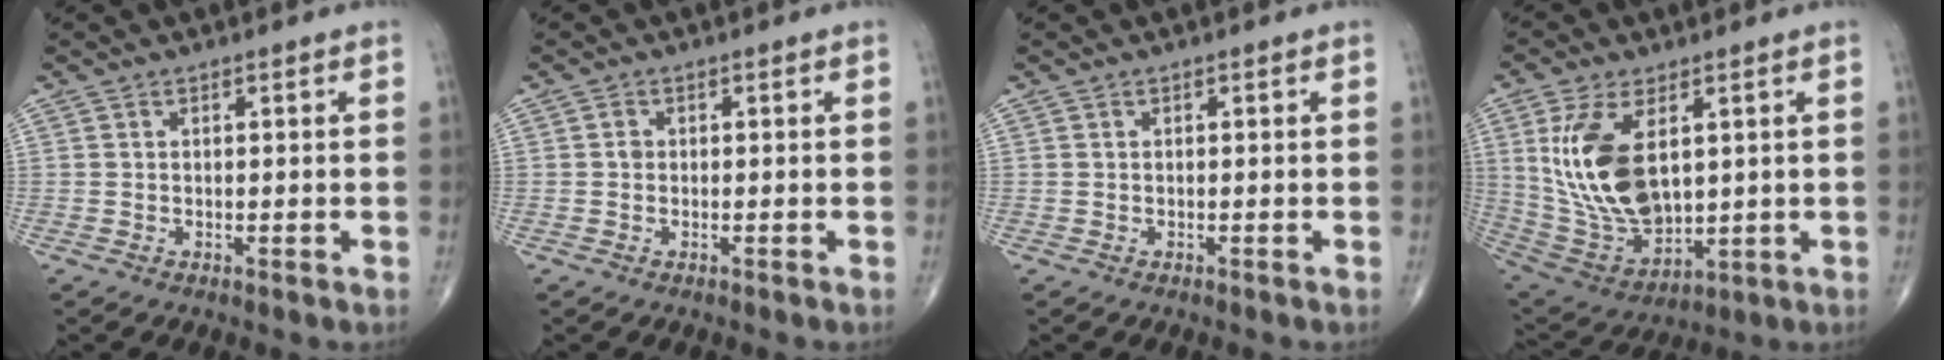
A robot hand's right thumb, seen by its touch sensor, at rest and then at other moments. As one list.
[{"total": 1.1, "force": [0.0, 0.9, 0.6], "torque": [-0.005, 0.003, -0.002]}, {"total": 0.0}, {"total": 17.8, "force": [3.9, 9.7, 14.4], "torque": [-0.272, -0.023, 0.092]}]